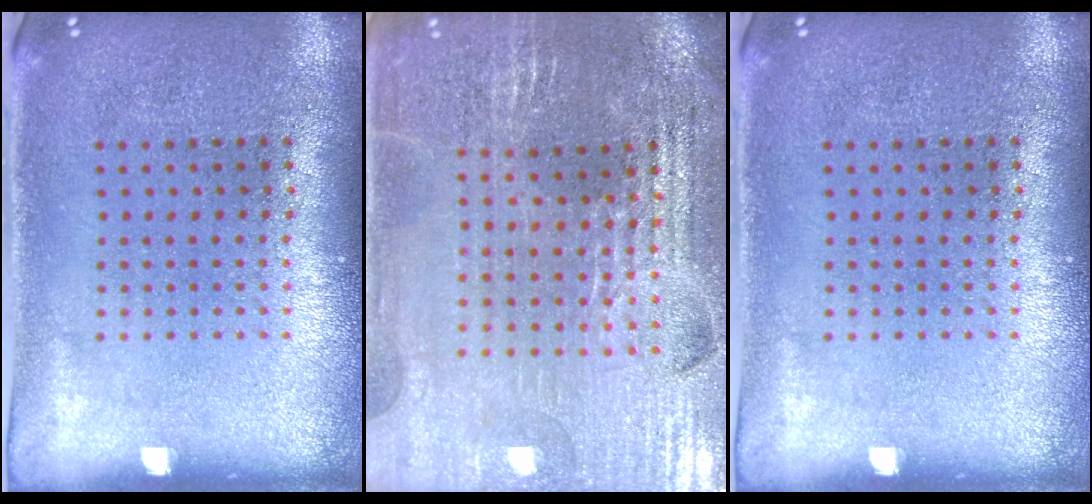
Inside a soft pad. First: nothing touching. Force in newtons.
{"total": 3.2, "press": 3.2, "slide": 0.4}
{"total": 0.0}